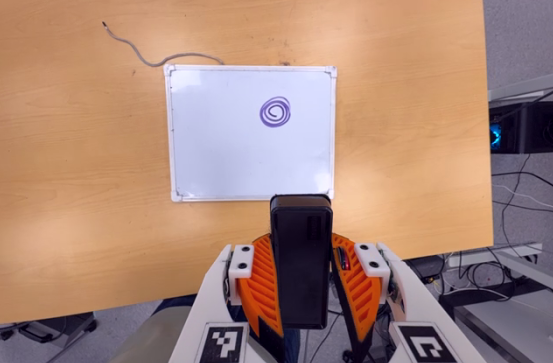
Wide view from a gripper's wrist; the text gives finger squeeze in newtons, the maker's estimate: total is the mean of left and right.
{"total": 10.0, "left": 8.2, "right": 11.9}